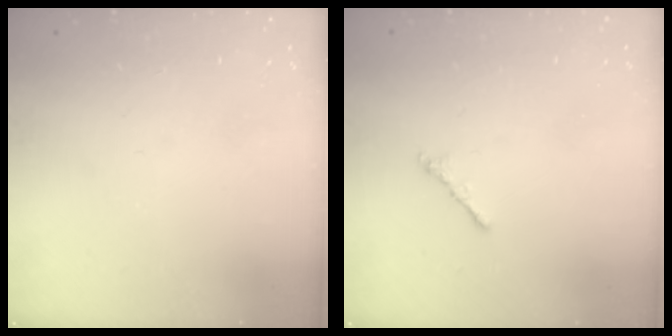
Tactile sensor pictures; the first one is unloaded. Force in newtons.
{"total": 0.9, "press": 0.7, "slide": 0.5}